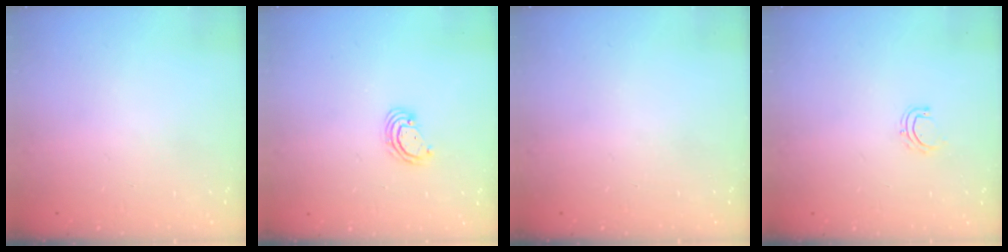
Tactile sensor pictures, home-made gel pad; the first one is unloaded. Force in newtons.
{"total": 3.0, "press": 2.9, "slide": 0.3}
{"total": 0.0}
{"total": 4.8, "press": 4.7, "slide": 0.7}